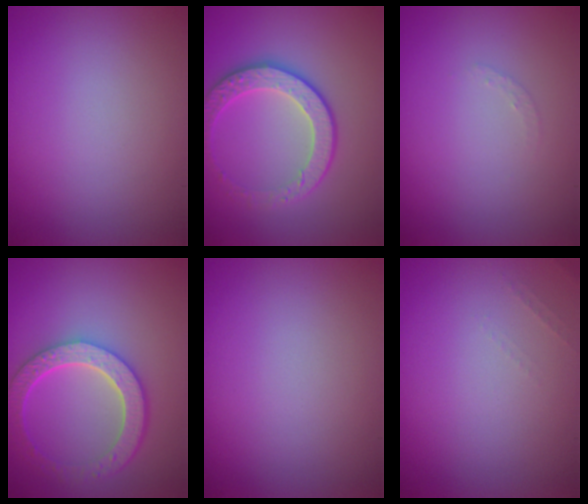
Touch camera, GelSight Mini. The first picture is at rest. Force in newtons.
{"total": 3.8, "press": 3.4, "slide": 1.7}
{"total": 0.7, "press": 0.7, "slide": 0.1}
{"total": 5.8, "press": 4.4, "slide": 3.7}
{"total": 0.0}
{"total": 0.6, "press": 0.6, "slide": 0.2}